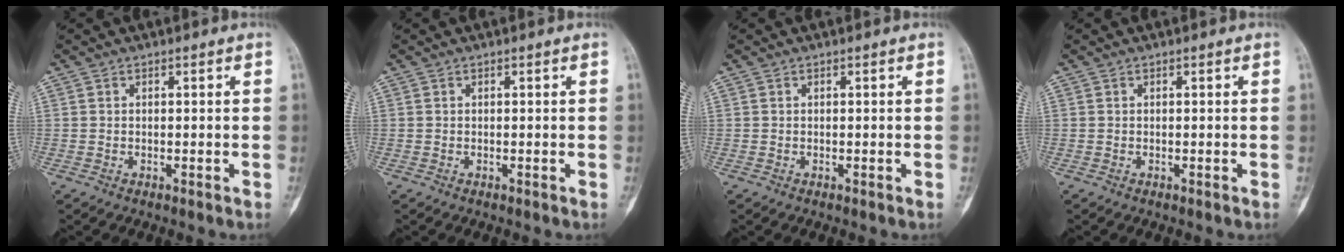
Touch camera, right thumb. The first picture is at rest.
{"total": 0.0}
{"total": 0.0}
{"total": 0.0}